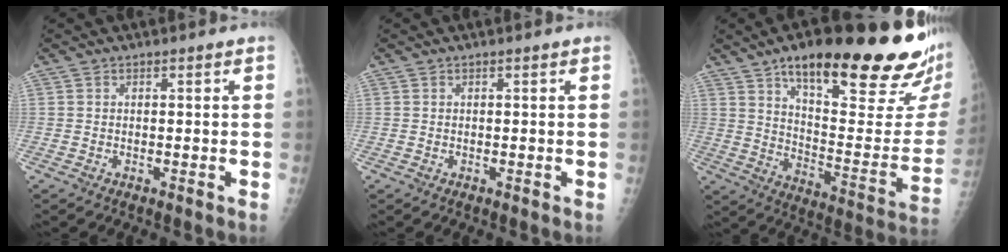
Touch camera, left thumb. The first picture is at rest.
{"total": 0.0}
{"total": 31.5, "force": [19.2, 8.2, 23.6], "torque": [-0.284, -0.056, 0.290]}